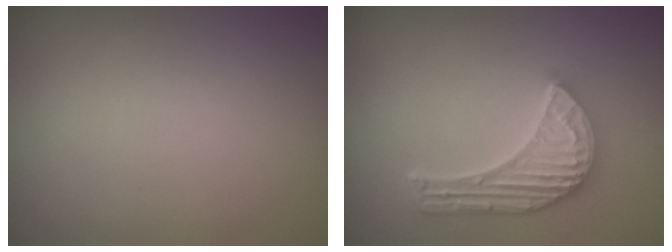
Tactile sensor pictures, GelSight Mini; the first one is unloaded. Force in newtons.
{"total": 5.7, "press": 4.3, "slide": 3.6}